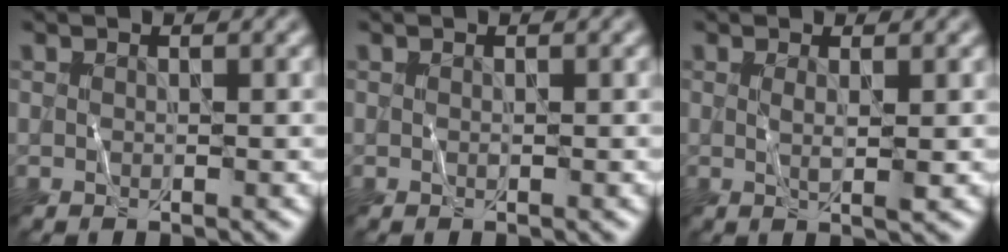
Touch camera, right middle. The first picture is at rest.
{"total": 0.0}
{"total": 1.6, "force": [0.3, 0.2, 1.6], "torque": [-0.029, -0.002, 0.004]}